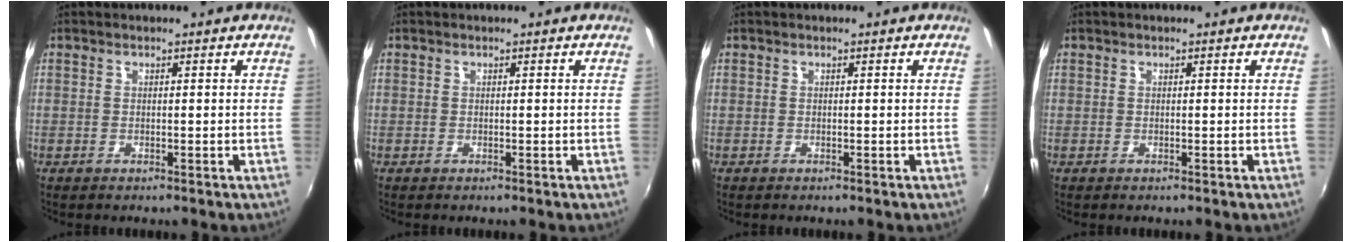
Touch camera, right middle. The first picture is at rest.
{"total": 0.0}
{"total": 0.0}
{"total": 0.0}